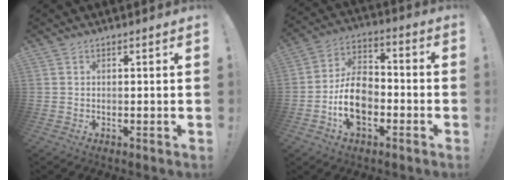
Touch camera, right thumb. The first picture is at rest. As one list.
[{"total": 13.2, "force": [-4.4, 8.8, 8.8], "torque": [-0.159, 0.031, -0.079]}]